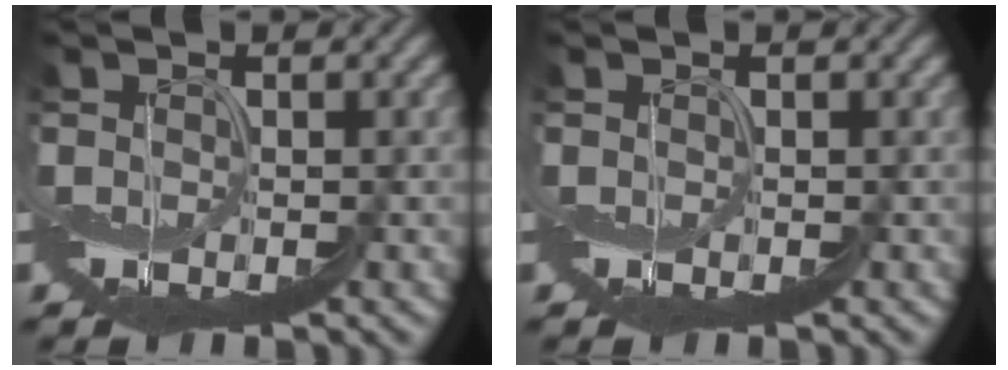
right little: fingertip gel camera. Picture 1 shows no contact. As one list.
[{"total": 0.0}]